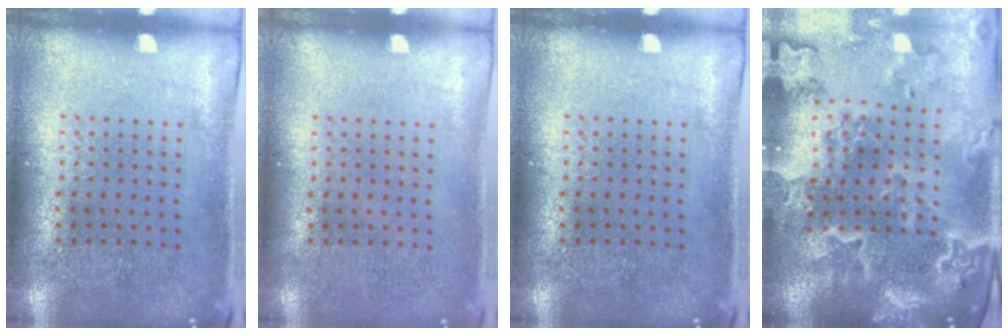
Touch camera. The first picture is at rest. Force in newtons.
{"total": 0.0}
{"total": 0.0}
{"total": 4.2, "press": 3.4, "slide": 2.5}